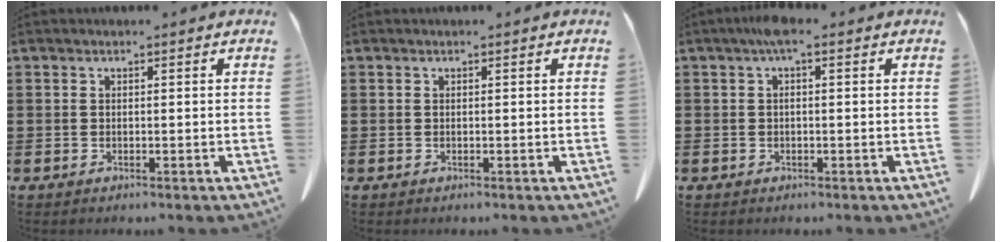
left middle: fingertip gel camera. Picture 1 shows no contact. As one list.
[{"total": 0.0}, {"total": 1.6, "force": [-0.3, 0.3, 1.6], "torque": [-0.031, 0.002, -0.005]}]